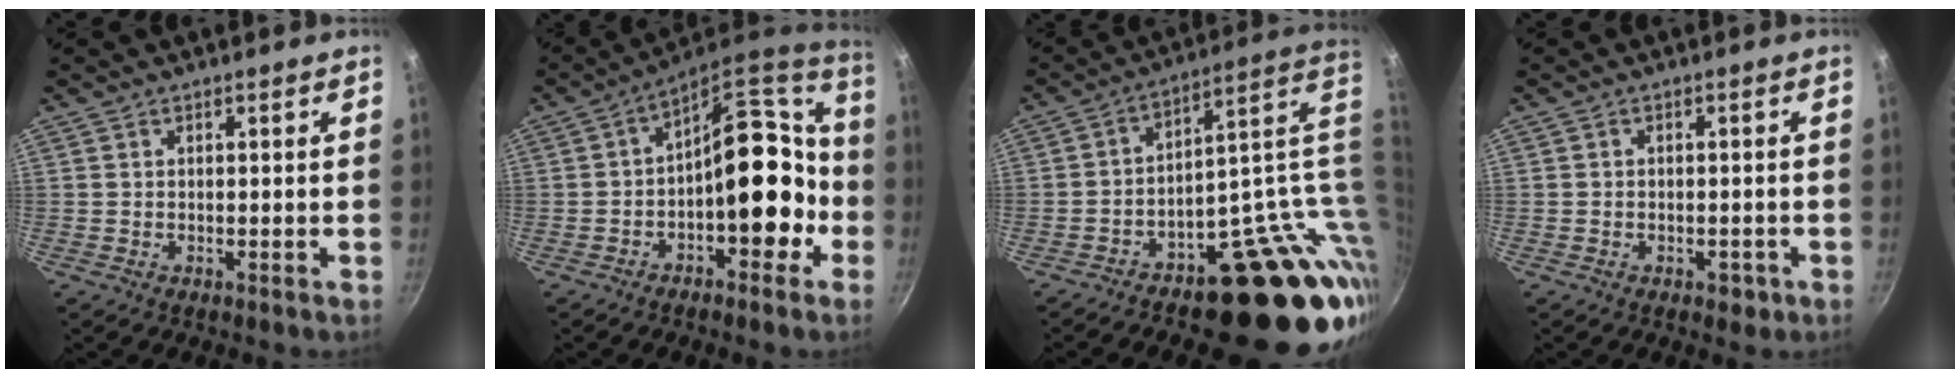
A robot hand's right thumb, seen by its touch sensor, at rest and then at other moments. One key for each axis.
{"total": 17.7, "fx": -3.6, "fy": 10.1, "fz": 14.0, "tx": -0.131, "ty": 0.078, "tz": -0.055}
{"total": 22.5, "fx": -1.4, "fy": 13.3, "fz": 18.1, "tx": -0.141, "ty": 0.033, "tz": -0.006}
{"total": 2.7, "fx": -1.3, "fy": 1.7, "fz": 1.6, "tx": -0.013, "ty": 0.012, "tz": -0.009}